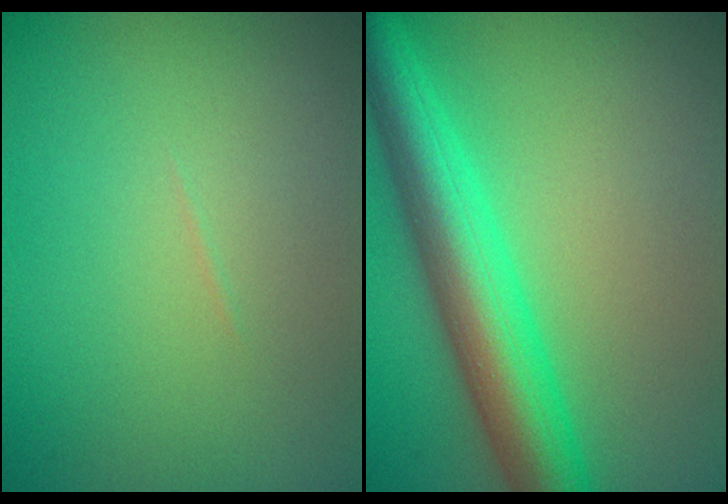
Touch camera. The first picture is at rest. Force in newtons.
{"total": 7.6, "press": 7.6, "slide": 0.3}